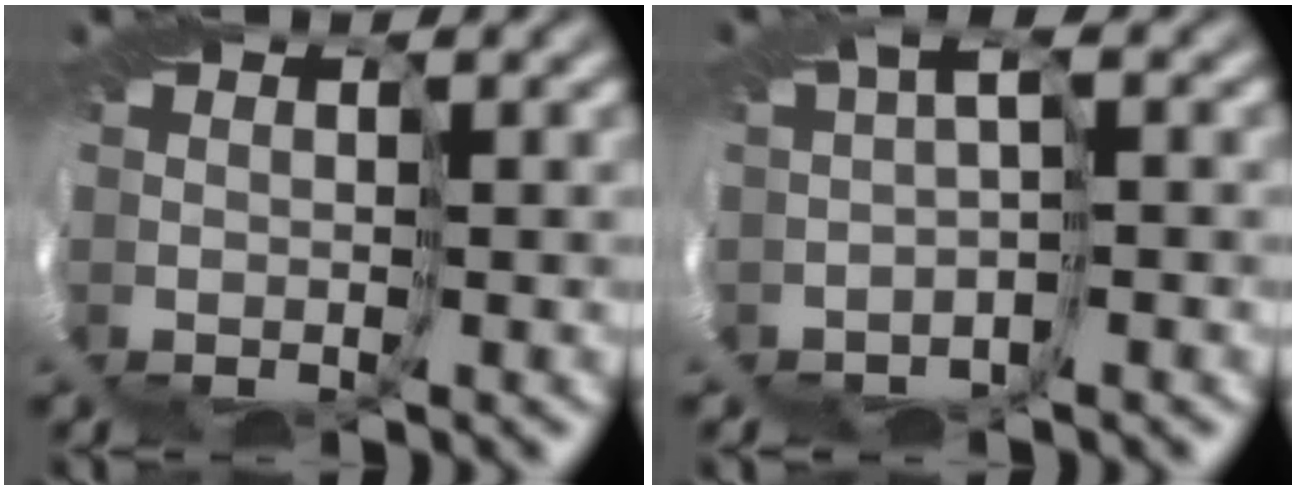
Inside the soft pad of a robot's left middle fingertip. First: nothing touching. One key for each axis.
{"total": 1.6, "fx": -1.5, "fy": -0.2, "fz": 0.6, "tx": -0.017, "ty": -0.006, "tz": -0.030}